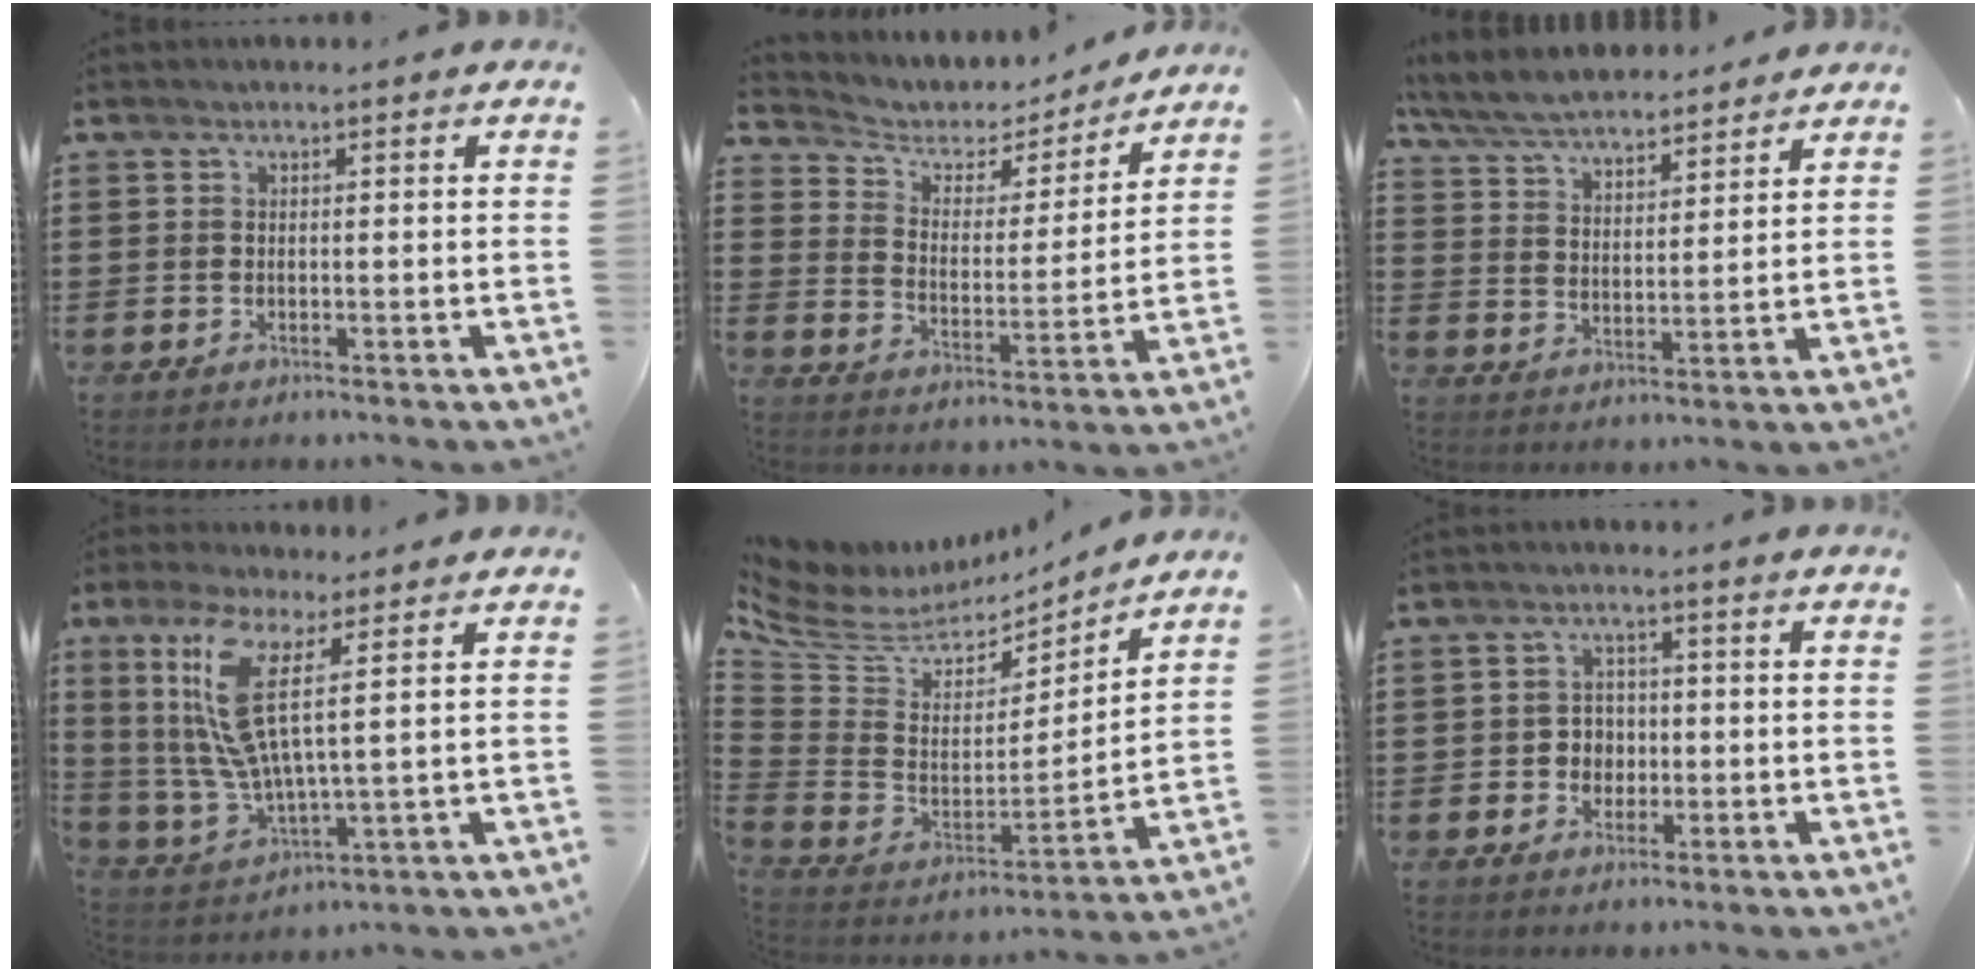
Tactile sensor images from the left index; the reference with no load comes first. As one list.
[{"total": 4.3, "force": [3.6, 2.1, 0.7], "torque": [-0.040, -0.024, 0.057]}, {"total": 6.6, "force": [6.3, 1.0, 1.8], "torque": [-0.061, -0.026, 0.113]}, {"total": 11.4, "force": [5.2, 2.7, 9.8], "torque": [-0.229, -0.017, 0.088]}, {"total": 8.1, "force": [5.5, 4.5, 3.7], "torque": [-0.111, -0.037, 0.099]}, {"total": 3.3, "force": [-0.7, 3.0, 1.1], "torque": [-0.032, 0.006, -0.018]}]